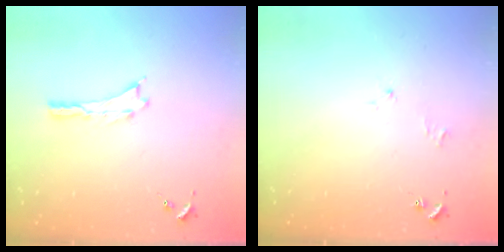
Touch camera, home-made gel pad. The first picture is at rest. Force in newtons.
{"total": 1.6, "press": 1.5, "slide": 0.3}